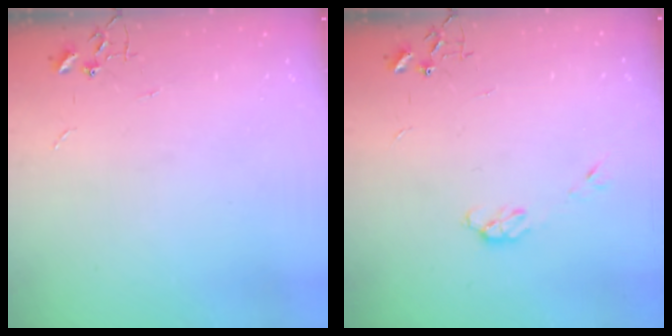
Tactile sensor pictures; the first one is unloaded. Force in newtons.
{"total": 3.7, "press": 3.7, "slide": 0.6}